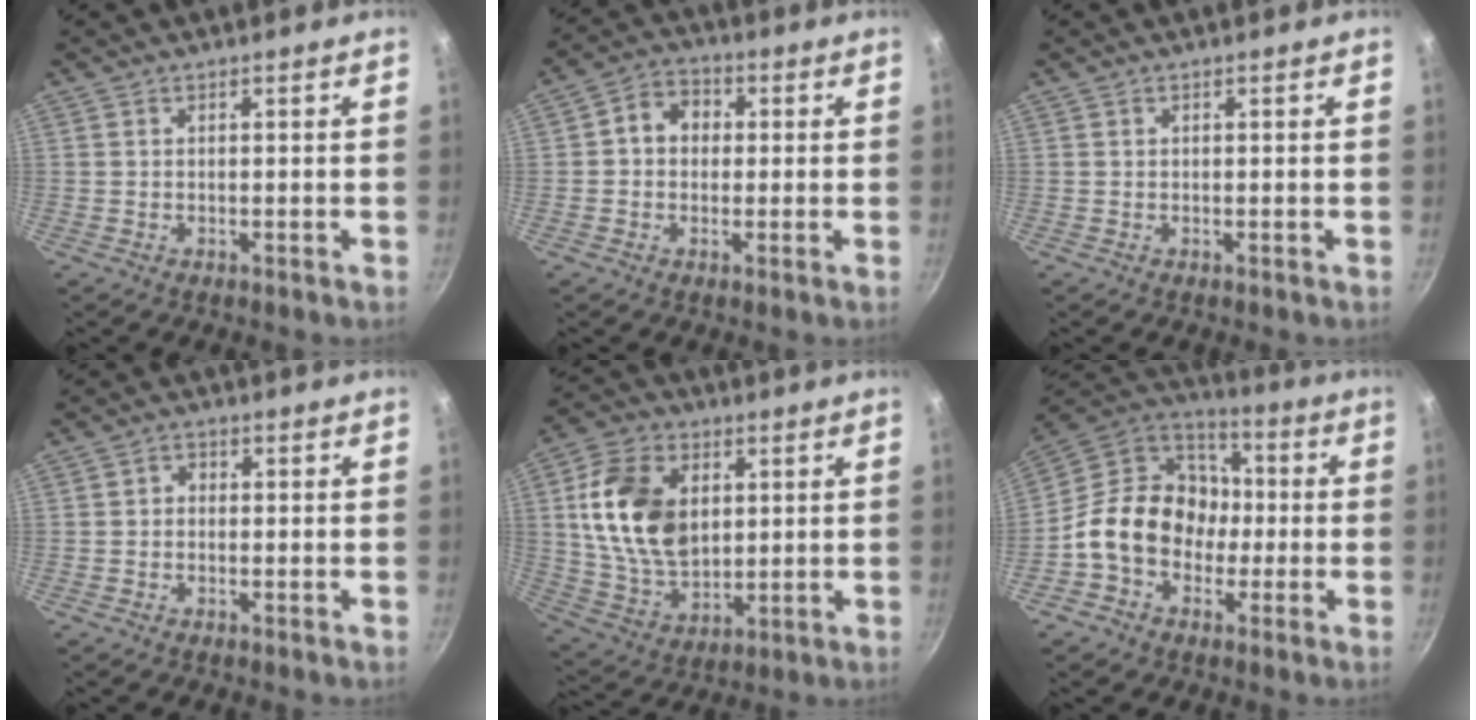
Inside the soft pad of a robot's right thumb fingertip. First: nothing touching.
{"total": 6.3, "force": [0.6, 5.3, 3.4], "torque": [-0.028, 0.014, -0.005]}
{"total": 0.0}
{"total": 1.7, "force": [-0.3, 1.5, 0.8], "torque": [-0.011, 0.008, -0.009]}
{"total": 17.2, "force": [3.2, 11.8, 12.1], "torque": [-0.207, -0.007, 0.067]}
{"total": 17.1, "force": [-2.6, 13.9, 9.5], "torque": [-0.114, 0.052, -0.063]}